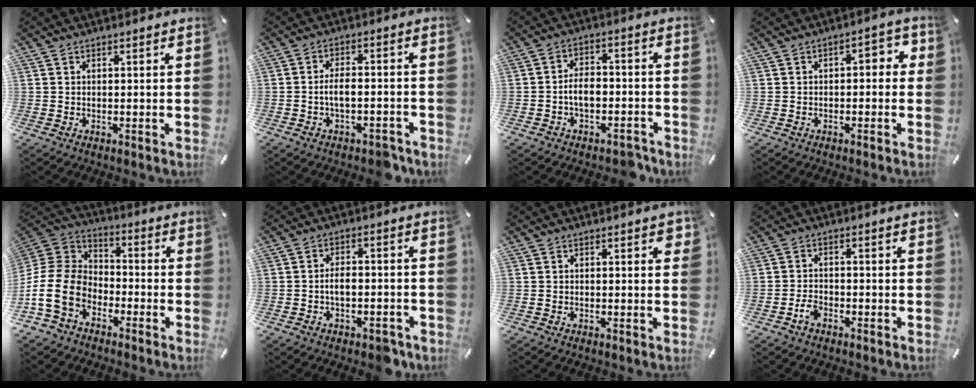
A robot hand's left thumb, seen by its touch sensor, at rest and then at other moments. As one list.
[{"total": 6.4, "force": [-2.5, 3.0, 5.1], "torque": [-0.089, 0.020, -0.045]}, {"total": 6.9, "force": [-2.6, 4.4, 4.6], "torque": [-0.081, 0.024, -0.045]}, {"total": 3.6, "force": [-1.2, 2.1, 2.6], "torque": [-0.035, 0.012, -0.031]}, {"total": 14.7, "force": [-6.7, 10.6, 7.6], "torque": [-0.175, 0.036, -0.123]}, {"total": 5.6, "force": [-2.3, 3.0, 4.1], "torque": [-0.066, 0.021, -0.040]}, {"total": 1.5, "force": [0.2, 0.7, 1.3], "torque": [-0.017, 0.002, 0.000]}, {"total": 3.0, "force": [-2.0, 1.7, 1.4], "torque": [-0.032, 0.008, -0.040]}]